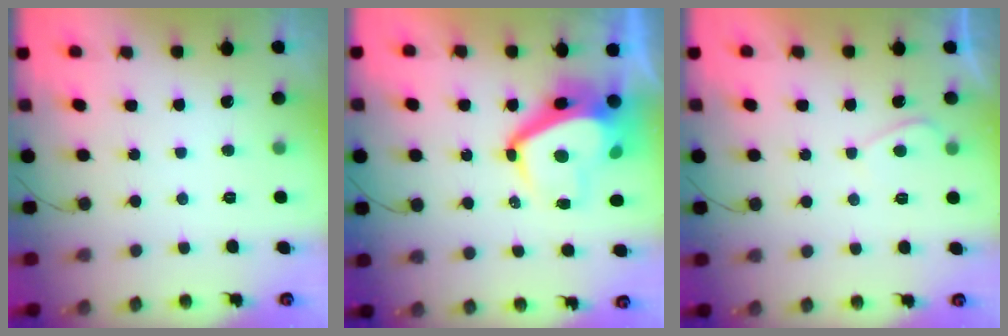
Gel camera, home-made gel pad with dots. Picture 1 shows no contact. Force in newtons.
{"total": 8.4, "press": 8.4, "slide": 0.6}
{"total": 0.7, "press": 0.4, "slide": 0.5}